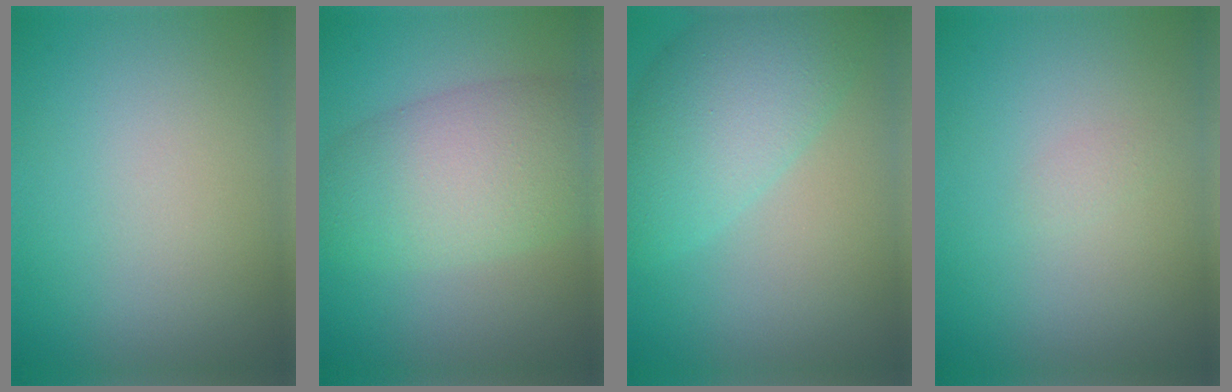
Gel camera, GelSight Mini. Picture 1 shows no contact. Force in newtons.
{"total": 7.6, "press": 7.6, "slide": 0.2}
{"total": 5.5, "press": 5.5, "slide": 0.4}
{"total": 0.6, "press": 0.6, "slide": 0.1}